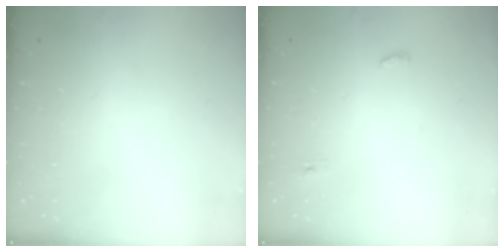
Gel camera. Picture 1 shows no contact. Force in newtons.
{"total": 3.5, "press": 3.4, "slide": 0.9}